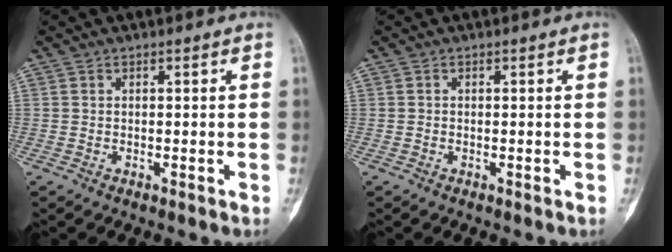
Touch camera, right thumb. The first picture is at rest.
{"total": 0.0}